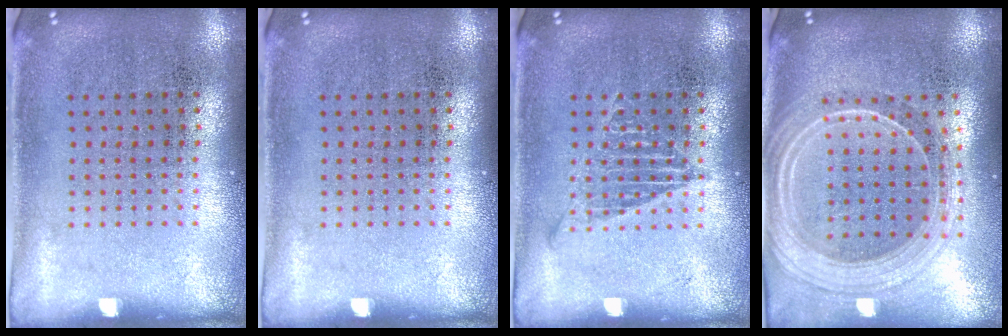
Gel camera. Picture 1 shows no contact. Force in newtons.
{"total": 0.0}
{"total": 1.4, "press": 1.4, "slide": 0.2}
{"total": 2.3, "press": 2.0, "slide": 1.1}